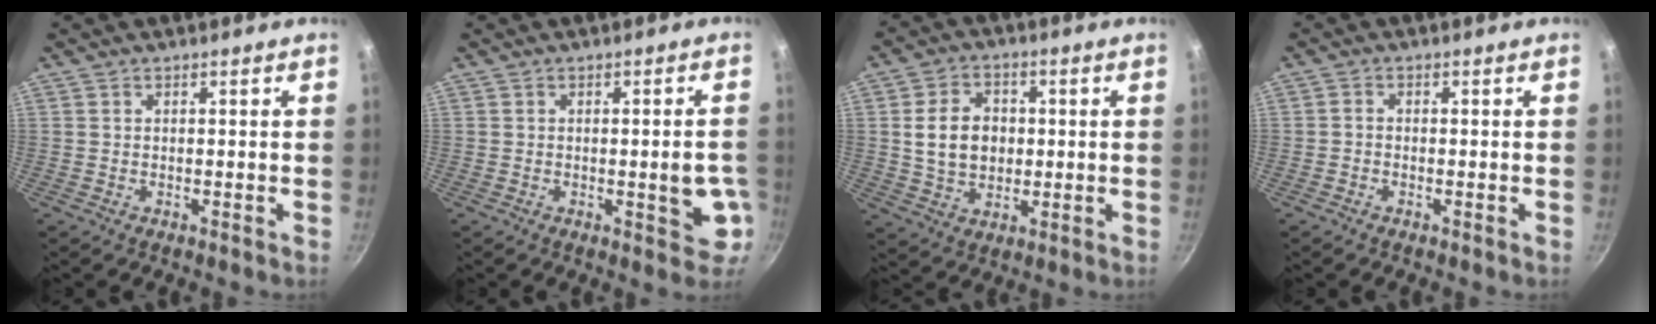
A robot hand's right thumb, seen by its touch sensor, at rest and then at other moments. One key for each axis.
{"total": 6.8, "fx": -1.2, "fy": 2.3, "fz": 6.3, "tx": -0.065, "ty": -0.001, "tz": -0.014}
{"total": 10.0, "fx": 0.7, "fy": 7.7, "fz": 6.4, "tx": -0.089, "ty": 0.006, "tz": 0.012}
{"total": 0.9, "fx": -0.5, "fy": 0.6, "fz": 0.4, "tx": -0.010, "ty": 0.005, "tz": -0.014}